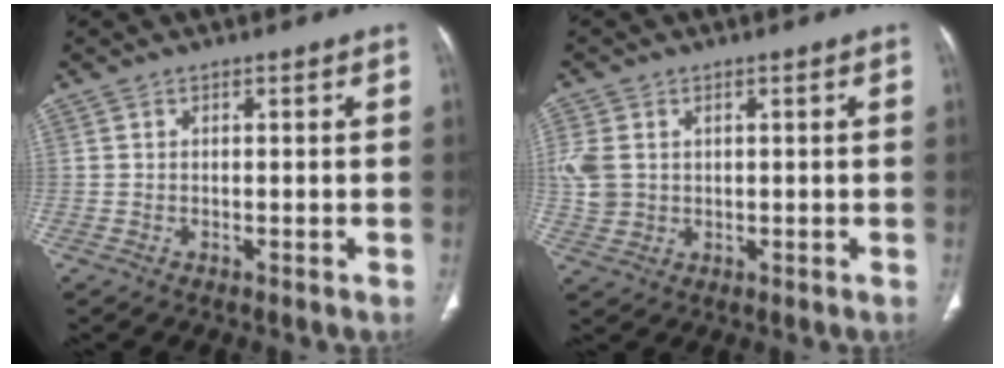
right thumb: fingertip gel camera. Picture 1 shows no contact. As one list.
[{"total": 5.8, "force": [1.1, 4.5, 3.4], "torque": [-0.077, -0.002, 0.028]}]